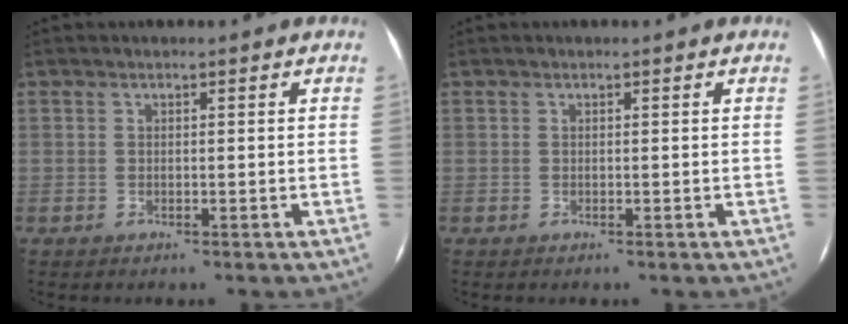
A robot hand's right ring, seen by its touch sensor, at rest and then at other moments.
{"total": 0.0}